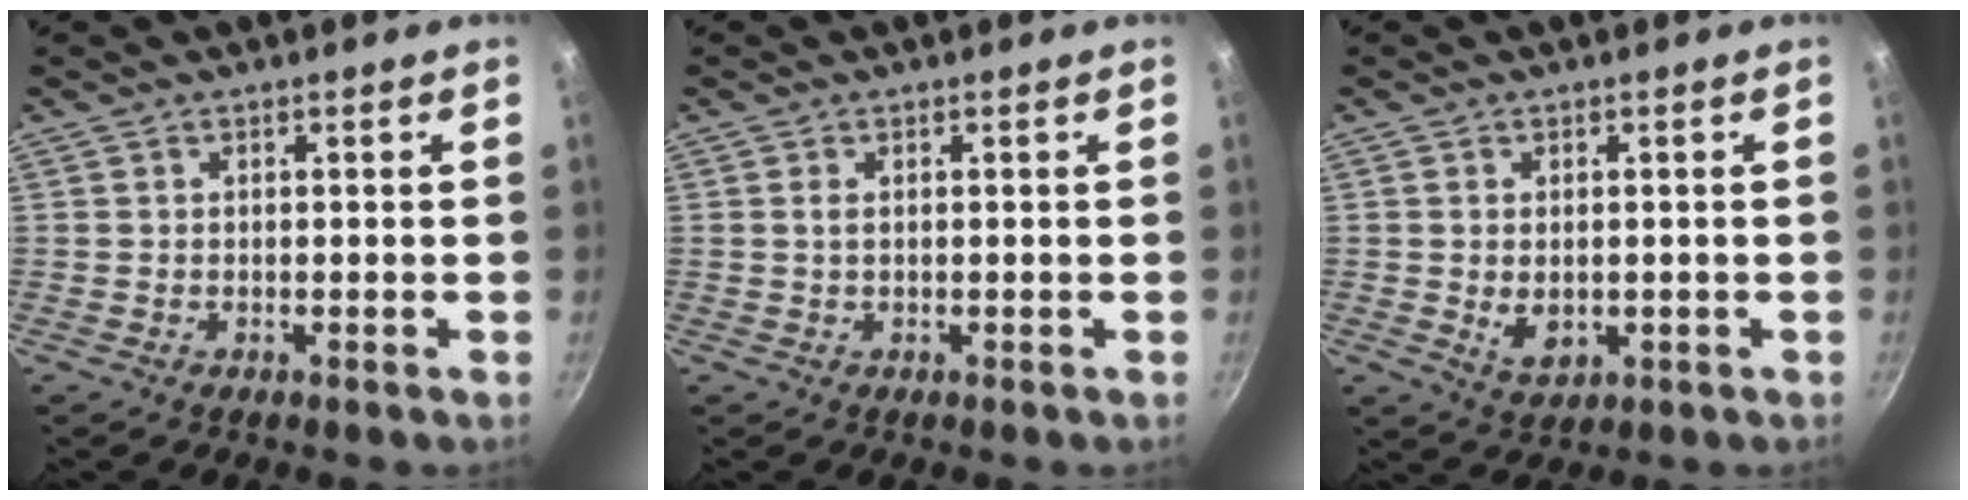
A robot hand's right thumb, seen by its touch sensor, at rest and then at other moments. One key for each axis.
{"total": 1.0, "fx": 0.2, "fy": 0.5, "fz": 0.9, "tx": -0.017, "ty": 0.001, "tz": 0.003}
{"total": 4.5, "fx": -0.3, "fy": 3.1, "fz": 3.3, "tx": -0.052, "ty": -0.009, "tz": 0.005}